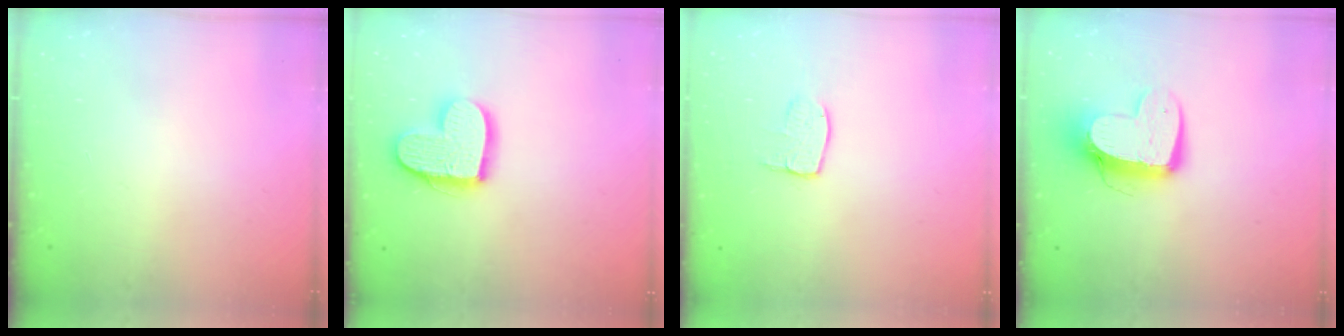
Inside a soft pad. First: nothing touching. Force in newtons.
{"total": 14.1, "press": 14.0, "slide": 1.0}
{"total": 6.3, "press": 6.3, "slide": 0.2}
{"total": 12.2, "press": 12.1, "slide": 1.3}